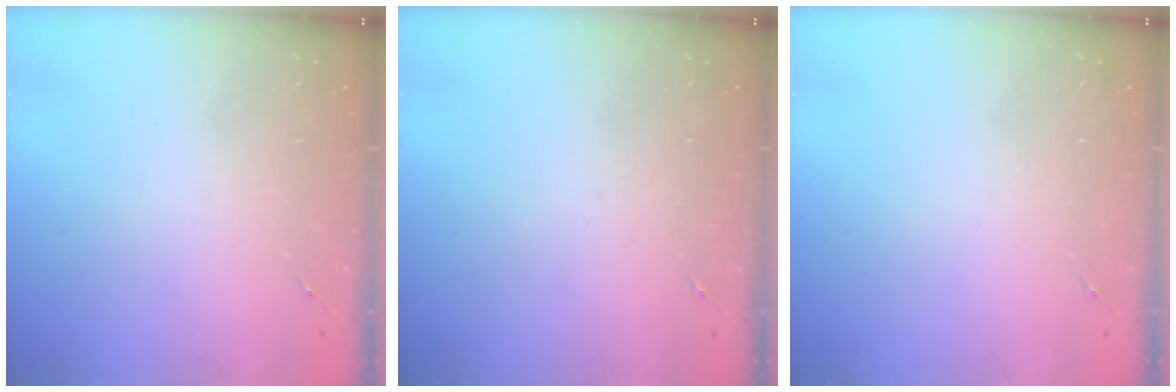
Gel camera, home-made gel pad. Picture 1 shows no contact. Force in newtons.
{"total": 0.0}
{"total": 0.0}